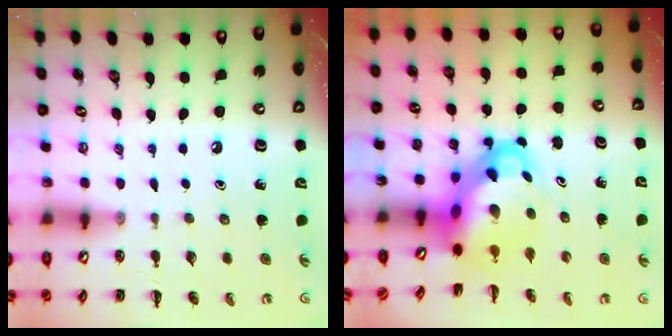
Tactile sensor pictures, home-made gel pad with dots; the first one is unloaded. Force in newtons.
{"total": 6.3, "press": 6.1, "slide": 1.9}